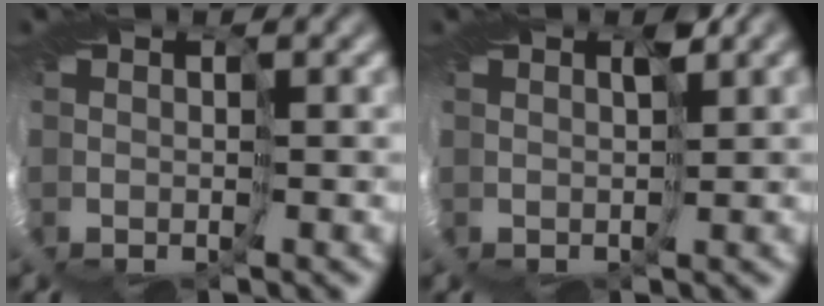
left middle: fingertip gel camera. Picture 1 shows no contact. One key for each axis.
{"total": 1.6, "fx": 1.0, "fy": 0.3, "fz": 1.2, "tx": -0.011, "ty": 0.008, "tz": 0.010}